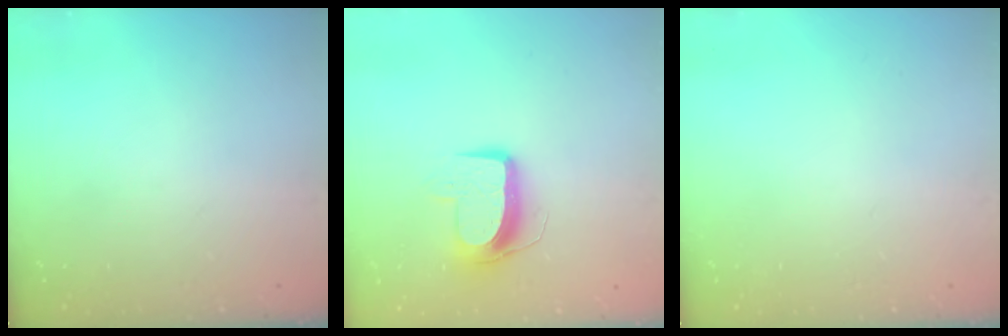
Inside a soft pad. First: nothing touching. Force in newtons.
{"total": 10.3, "press": 10.3, "slide": 0.2}
{"total": 0.0}